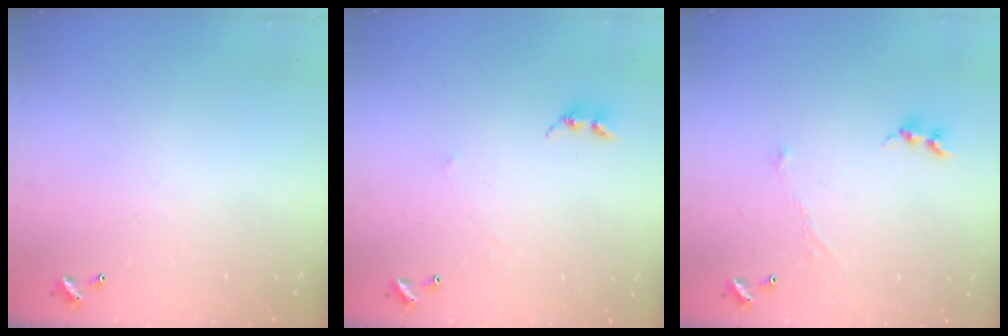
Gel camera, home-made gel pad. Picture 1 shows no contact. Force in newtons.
{"total": 2.6, "press": 2.6, "slide": 0.3}
{"total": 1.2, "press": 1.2, "slide": 0.1}